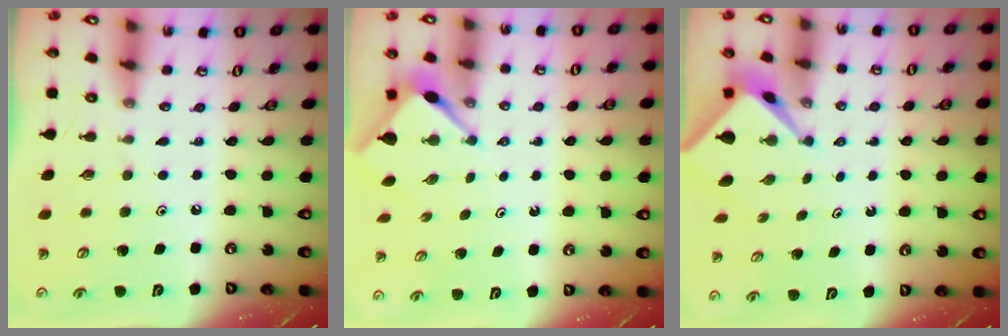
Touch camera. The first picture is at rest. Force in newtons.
{"total": 2.9, "press": 2.9, "slide": 0.3}
{"total": 2.3, "press": 2.3, "slide": 0.3}